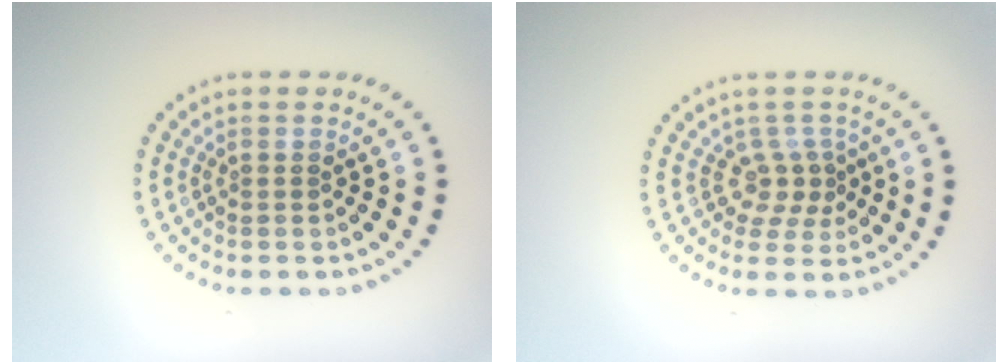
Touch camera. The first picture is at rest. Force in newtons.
{"total": 2.3, "press": 1.6, "slide": 1.7}